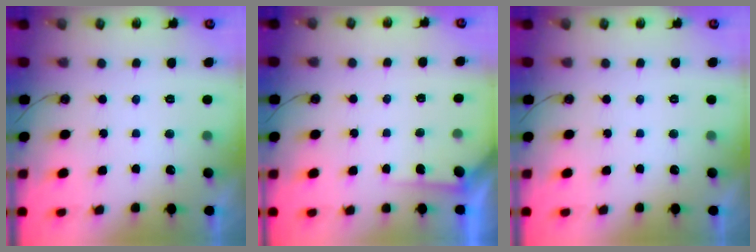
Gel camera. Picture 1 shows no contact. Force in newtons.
{"total": 3.7, "press": 3.7, "slide": 0.2}
{"total": 0.0}